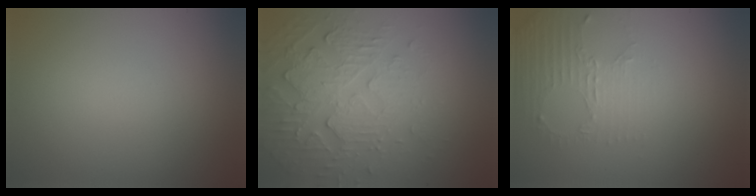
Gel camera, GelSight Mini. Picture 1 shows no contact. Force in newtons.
{"total": 5.7, "press": 3.7, "slide": 4.3}
{"total": 2.6, "press": 2.0, "slide": 1.7}